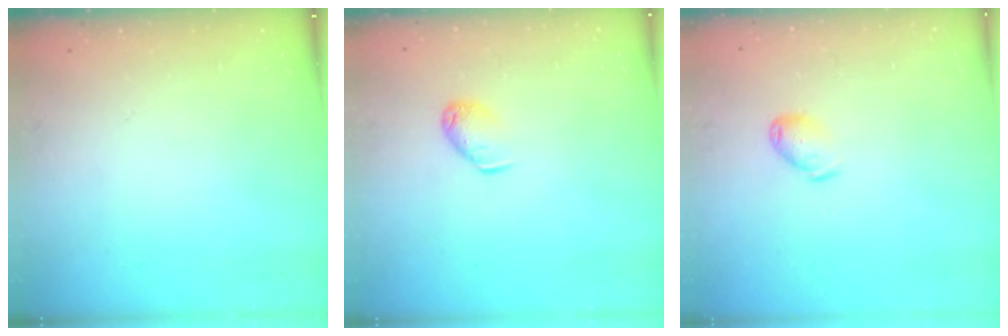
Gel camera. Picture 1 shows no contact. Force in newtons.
{"total": 5.2, "press": 5.1, "slide": 1.0}
{"total": 5.9, "press": 5.8, "slide": 1.1}